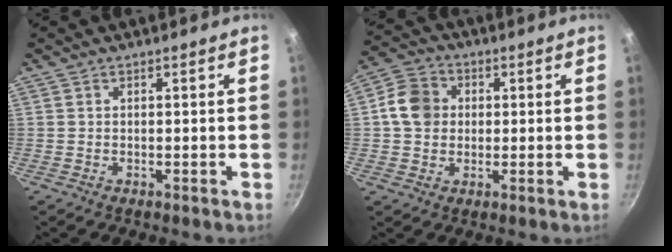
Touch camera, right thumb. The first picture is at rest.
{"total": 8.1, "force": [0.8, 7.0, 4.1], "torque": [-0.051, 0.011, -0.001]}